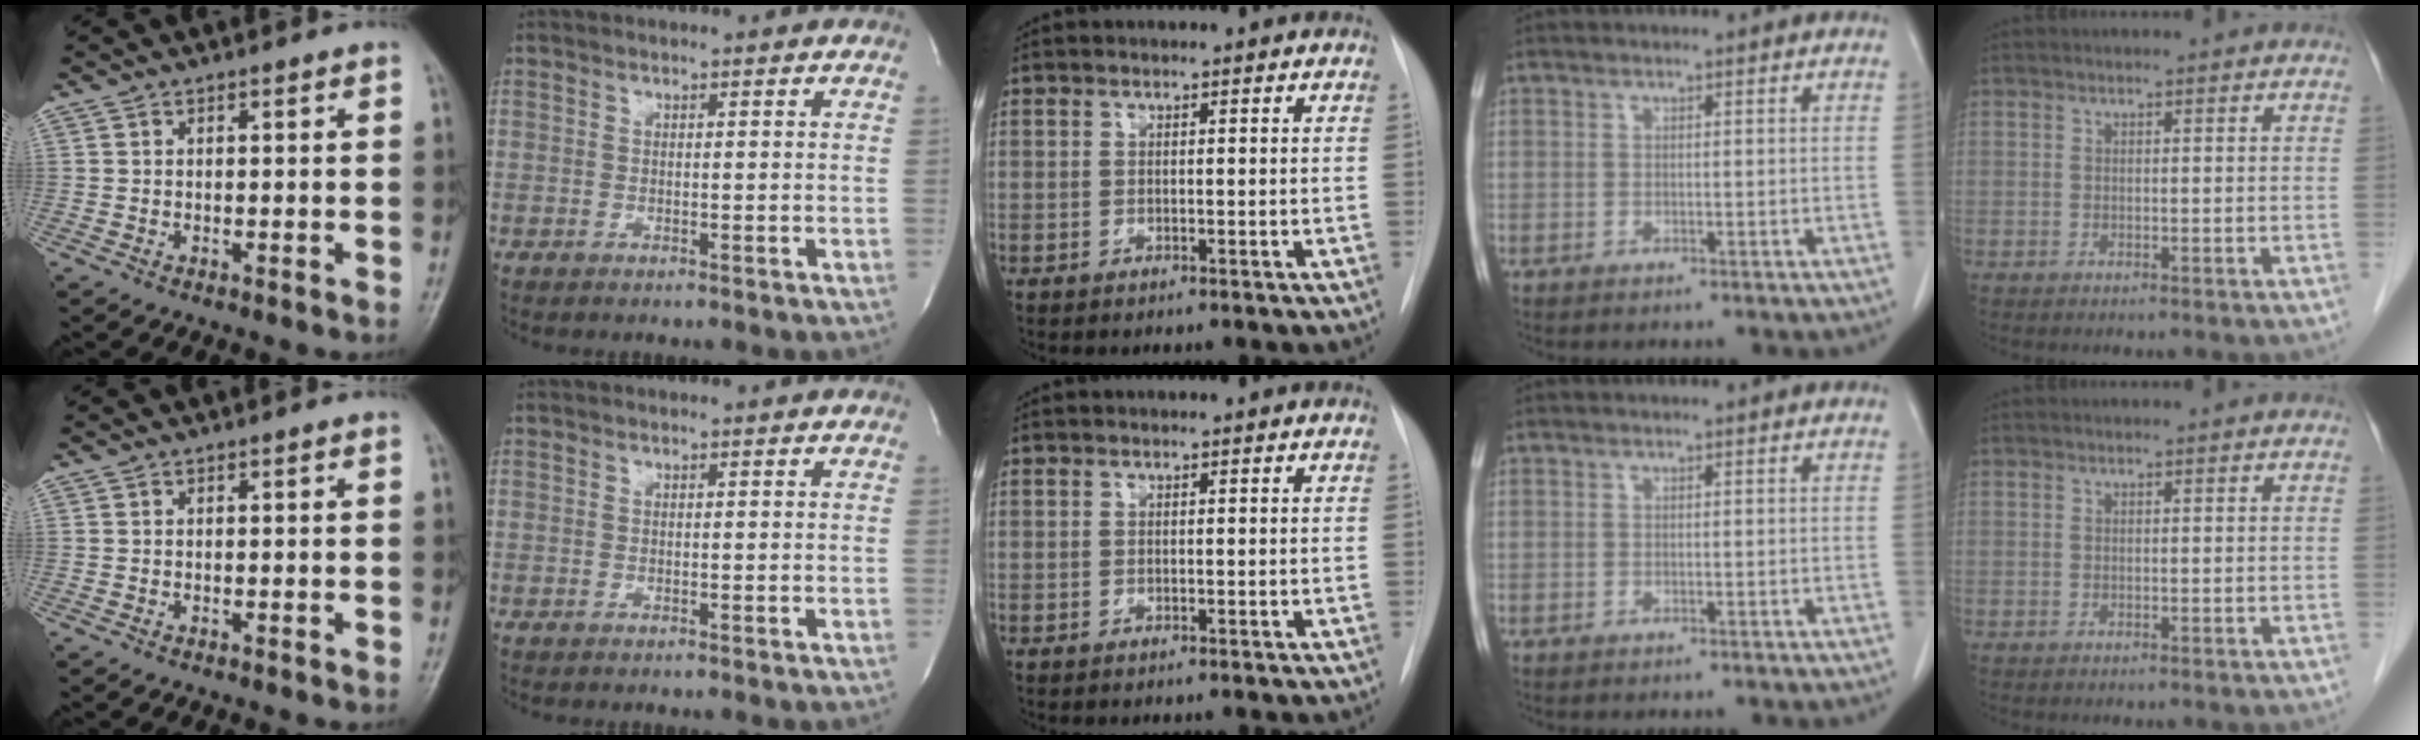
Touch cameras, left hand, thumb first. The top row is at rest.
{}